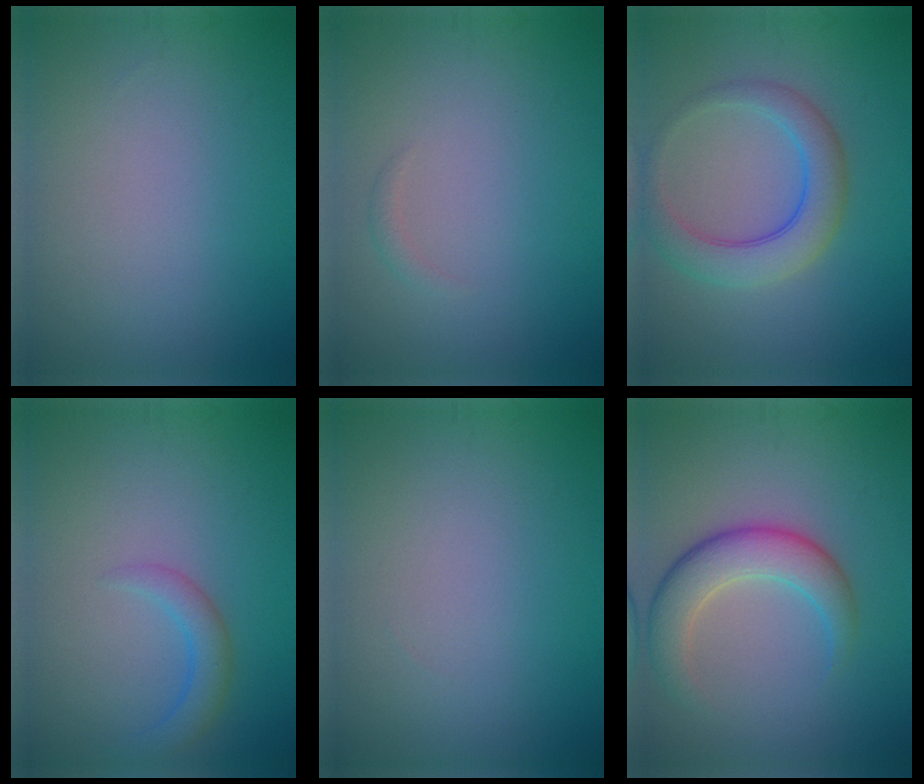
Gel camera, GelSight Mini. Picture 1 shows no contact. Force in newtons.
{"total": 0.7, "press": 0.7, "slide": 0.1}
{"total": 4.6, "press": 4.6, "slide": 0.2}
{"total": 2.3, "press": 2.3, "slide": 0.2}
{"total": 0.0}
{"total": 4.8, "press": 4.8, "slide": 0.1}